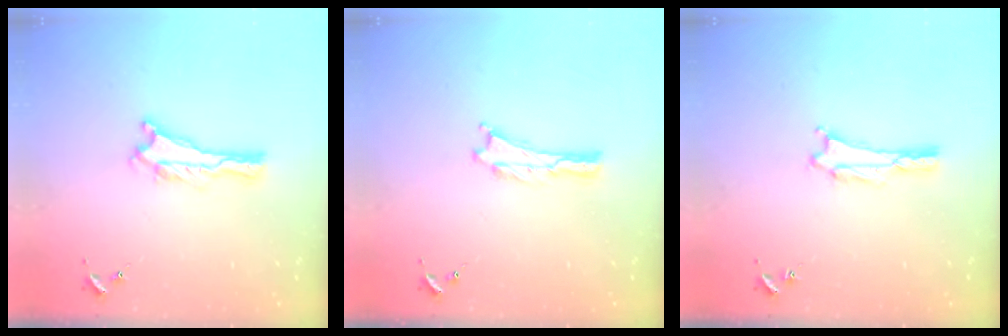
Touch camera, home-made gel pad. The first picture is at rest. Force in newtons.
{"total": 0.0}
{"total": 1.6, "press": 1.6, "slide": 0.2}